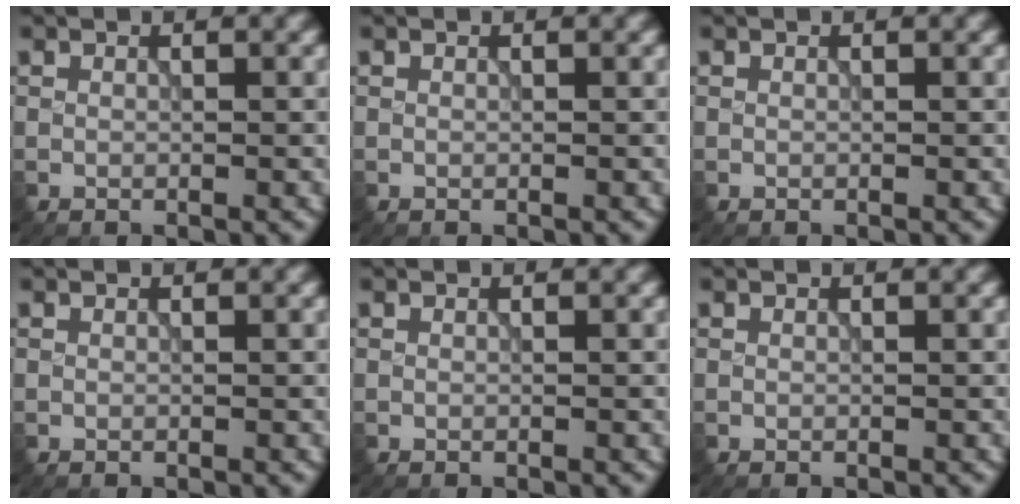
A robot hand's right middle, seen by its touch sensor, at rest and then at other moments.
{"total": 0.0}
{"total": 0.0}
{"total": 0.0}
{"total": 0.0}
{"total": 0.0}